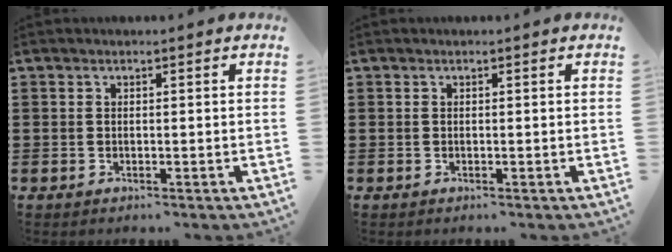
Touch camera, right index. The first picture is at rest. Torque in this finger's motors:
{"motor_torque": [-0.02, 0.02, 0.00, 0.00]}